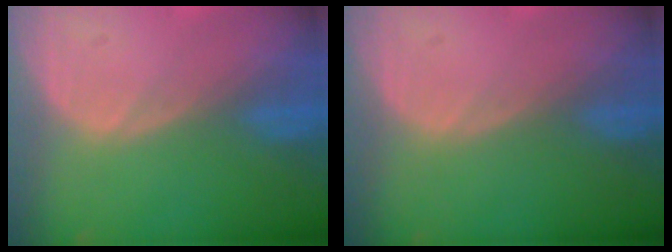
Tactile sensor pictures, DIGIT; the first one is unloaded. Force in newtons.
{"total": 0.0}